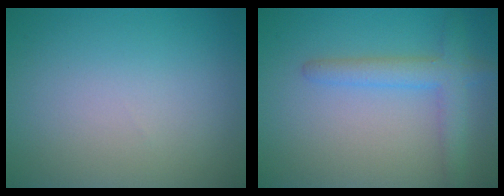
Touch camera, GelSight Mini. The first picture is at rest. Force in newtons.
{"total": 3.3, "press": 3.3, "slide": 0.2}